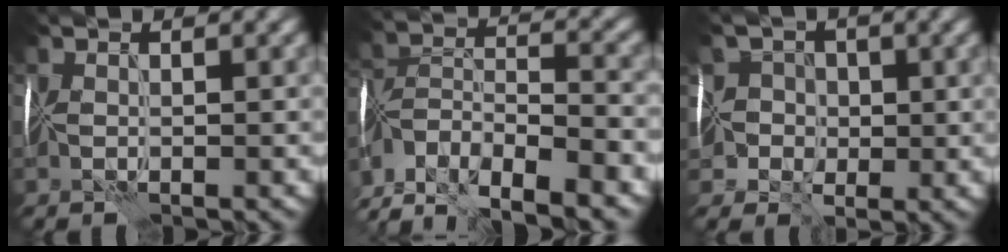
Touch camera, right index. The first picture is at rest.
{"total": 10.8, "force": [-8.3, 4.0, 5.7], "torque": [-0.108, 0.009, -0.142]}
{"total": 5.6, "force": [-0.1, 5.1, 2.2], "torque": [-0.017, 0.035, -0.038]}